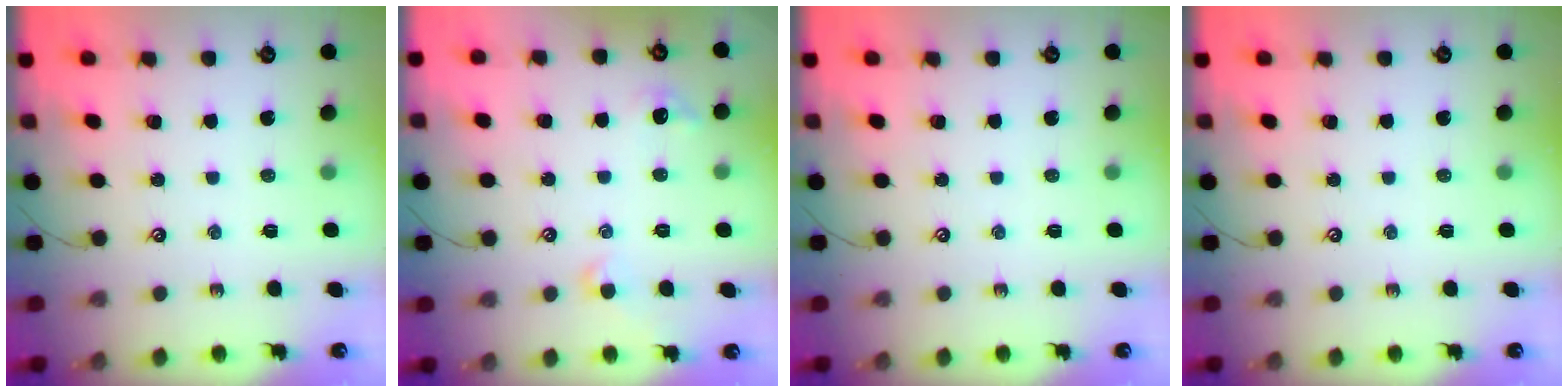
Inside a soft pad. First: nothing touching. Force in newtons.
{"total": 2.6, "press": 2.5, "slide": 0.6}
{"total": 0.0}
{"total": 0.0}